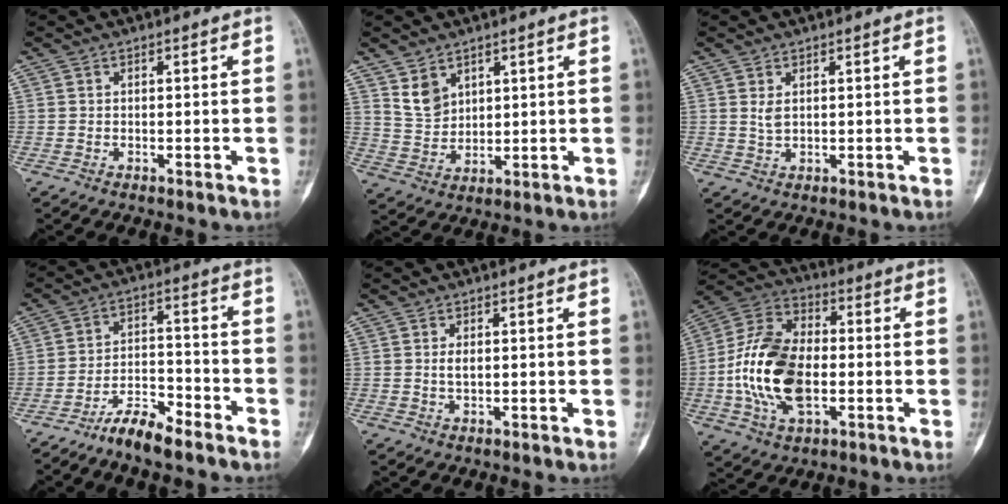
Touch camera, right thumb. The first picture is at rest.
{"total": 5.6, "force": [3.4, 3.8, 2.4], "torque": [-0.031, -0.025, 0.077]}
{"total": 1.8, "force": [0.7, 0.9, 1.5], "torque": [-0.029, -0.004, 0.019]}
{"total": 7.7, "force": [-6.3, 1.6, 4.1], "torque": [-0.076, 0.051, -0.114]}
{"total": 1.6, "force": [0.3, 0.8, 1.4], "torque": [-0.027, -0.002, 0.007]}
{"total": 18.5, "force": [-2.4, 11.1, 14.6], "torque": [-0.278, 0.020, -0.044]}